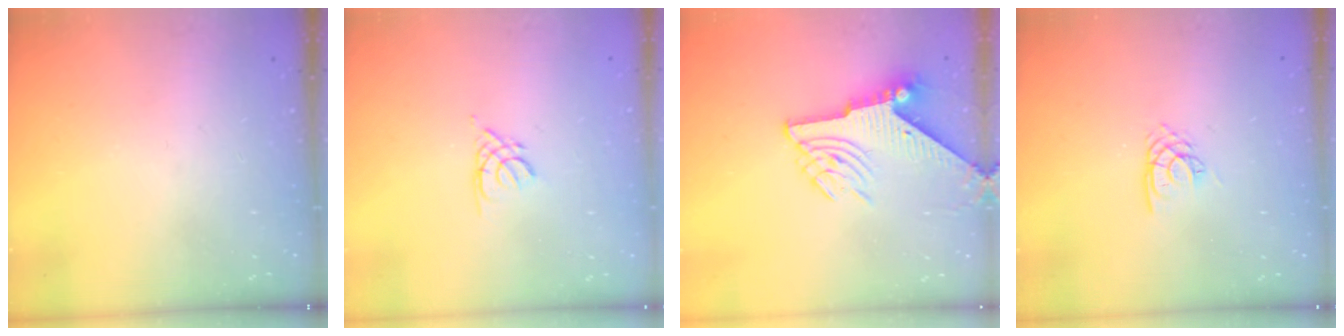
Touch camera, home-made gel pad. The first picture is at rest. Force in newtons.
{"total": 2.1, "press": 2.0, "slide": 0.4}
{"total": 7.4, "press": 7.3, "slide": 0.9}
{"total": 2.7, "press": 2.7, "slide": 0.1}